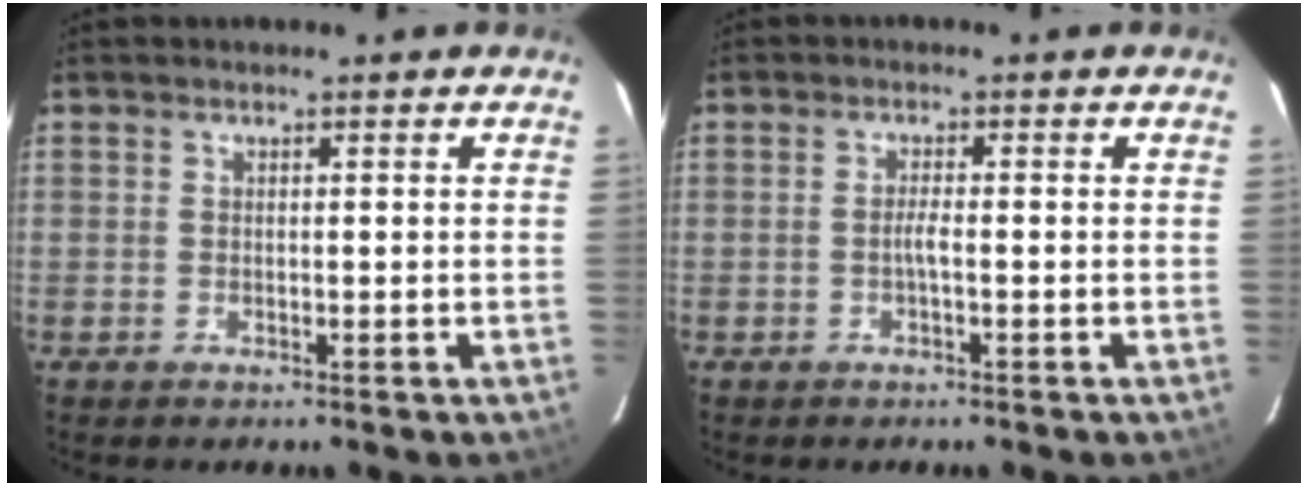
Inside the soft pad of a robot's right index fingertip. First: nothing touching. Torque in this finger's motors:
{"motor_torque": [0.37, -0.03, 0.27, 0.07]}